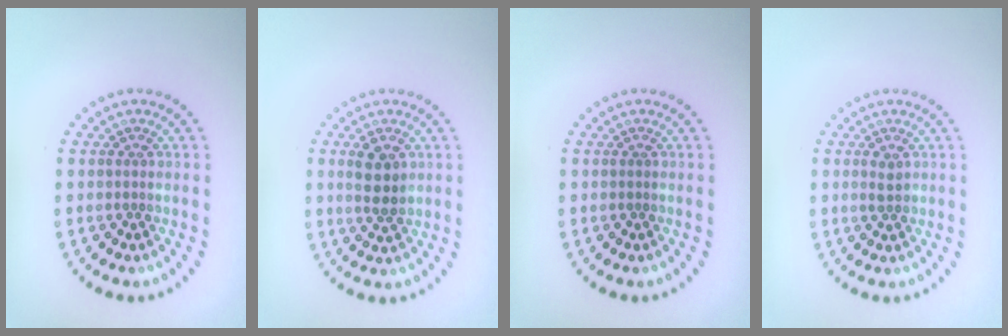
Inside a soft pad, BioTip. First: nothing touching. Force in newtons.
{"total": 2.9, "press": 2.8, "slide": 0.8}
{"total": 0.0}
{"total": 1.2, "press": 1.2, "slide": 0.1}